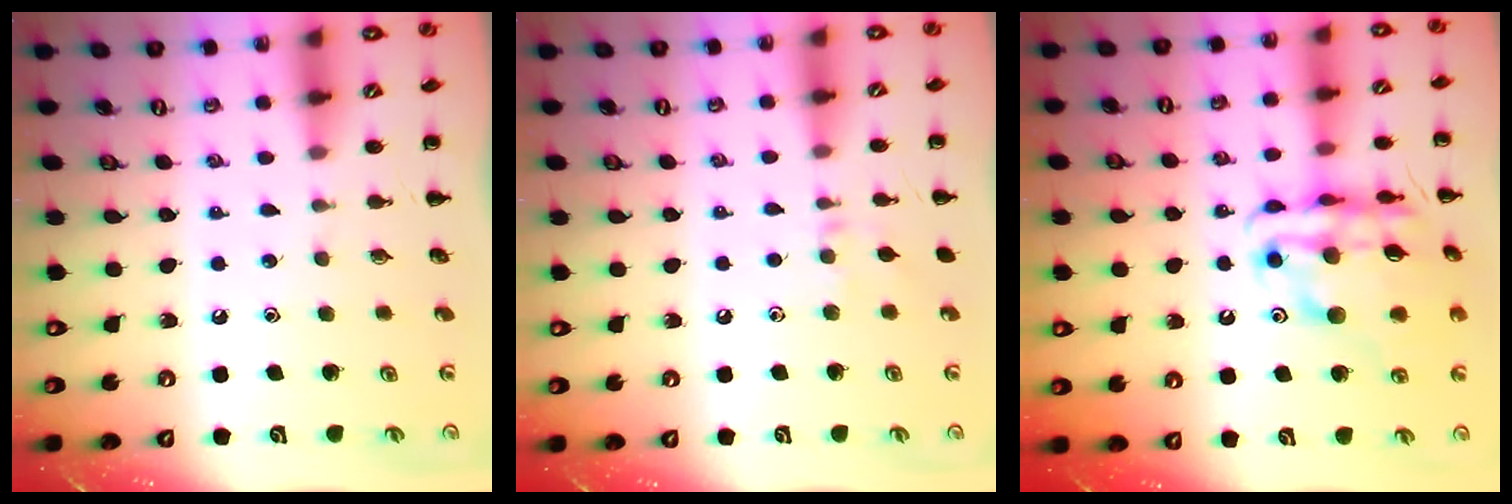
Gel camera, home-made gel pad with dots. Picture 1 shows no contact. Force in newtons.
{"total": 6.3, "press": 6.0, "slide": 1.8}
{"total": 19.5, "press": 19.2, "slide": 3.6}